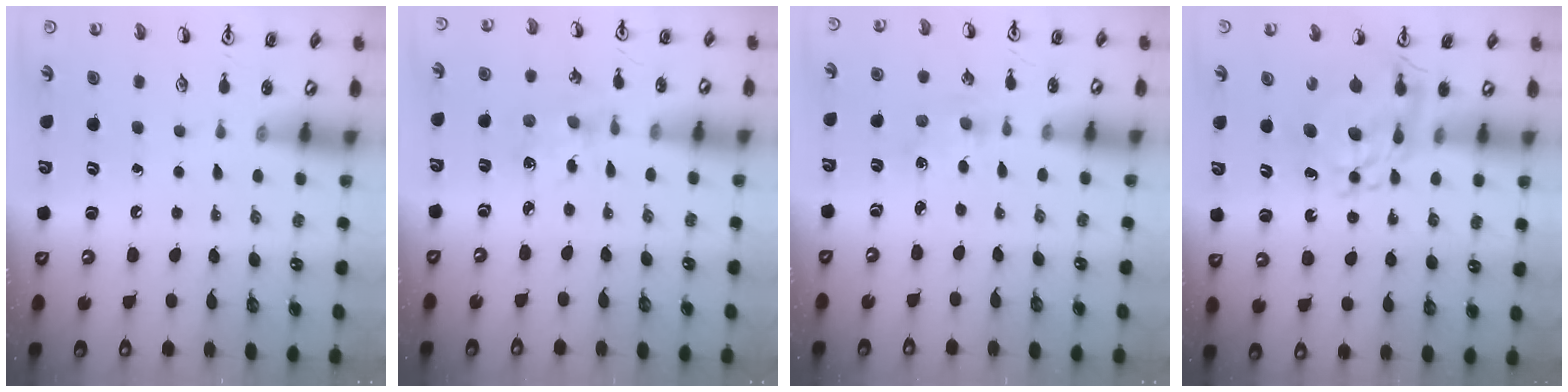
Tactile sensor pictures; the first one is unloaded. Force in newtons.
{"total": 3.0, "press": 3.0, "slide": 0.4}
{"total": 1.4, "press": 1.4, "slide": 0.3}
{"total": 10.0, "press": 9.9, "slide": 1.0}